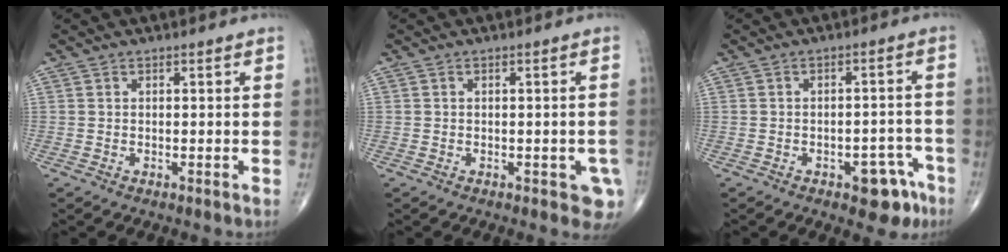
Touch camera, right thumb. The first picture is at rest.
{"total": 4.1, "force": [-1.5, 2.0, 3.2], "torque": [-0.016, -0.001, -0.018]}
{"total": 7.4, "force": [-4.1, 3.7, 5.0], "torque": [-0.035, 0.034, -0.047]}